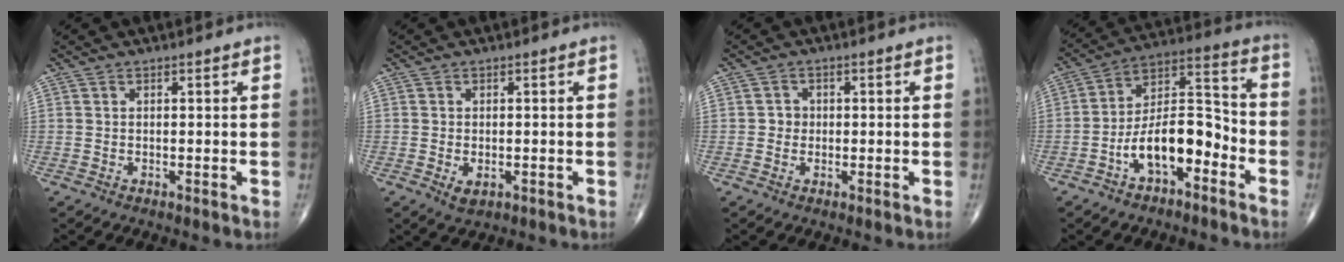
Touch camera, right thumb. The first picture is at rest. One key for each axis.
{"total": 2.6, "fx": -0.8, "fy": 1.5, "fz": 1.9, "tx": -0.031, "ty": -0.002, "tz": -0.008}
{"total": 1.9, "fx": -0.1, "fy": 1.8, "fz": 0.6, "tx": 0.004, "ty": 0.006, "tz": -0.006}
{"total": 13.5, "fx": -5.6, "fy": 6.6, "fz": 10.4, "tx": -0.159, "ty": 0.065, "tz": -0.101}